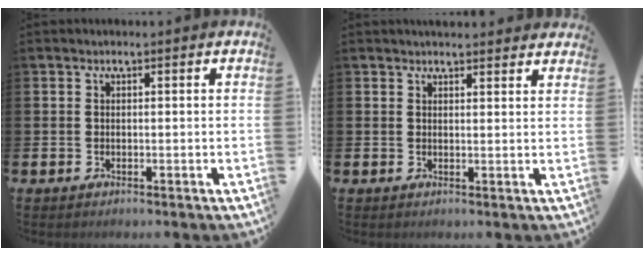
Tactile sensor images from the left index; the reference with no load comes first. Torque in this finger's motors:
{"motor_torque": [1.10, -1.04, 0.40, 0.03]}